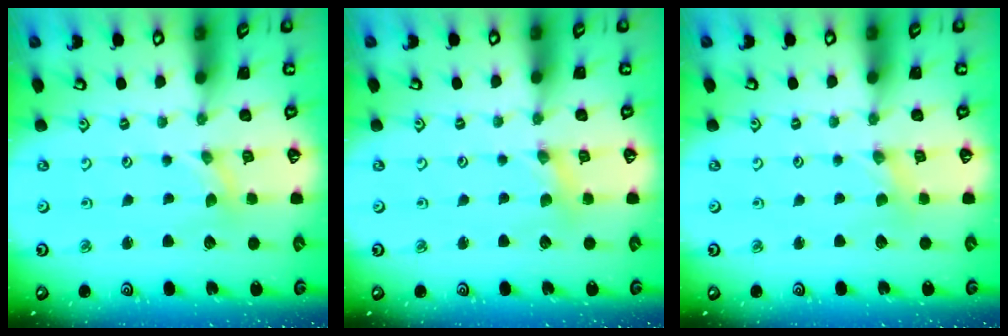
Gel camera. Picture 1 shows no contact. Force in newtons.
{"total": 1.2, "press": 1.1, "slide": 0.3}
{"total": 0.0}